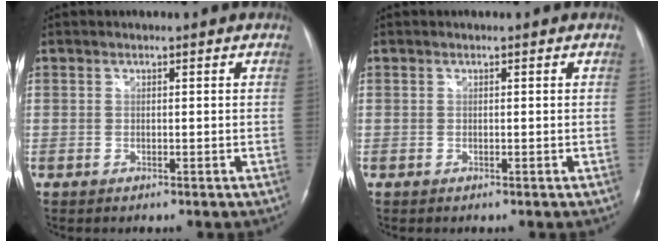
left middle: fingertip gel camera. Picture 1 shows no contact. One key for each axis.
{"total": 0.0}